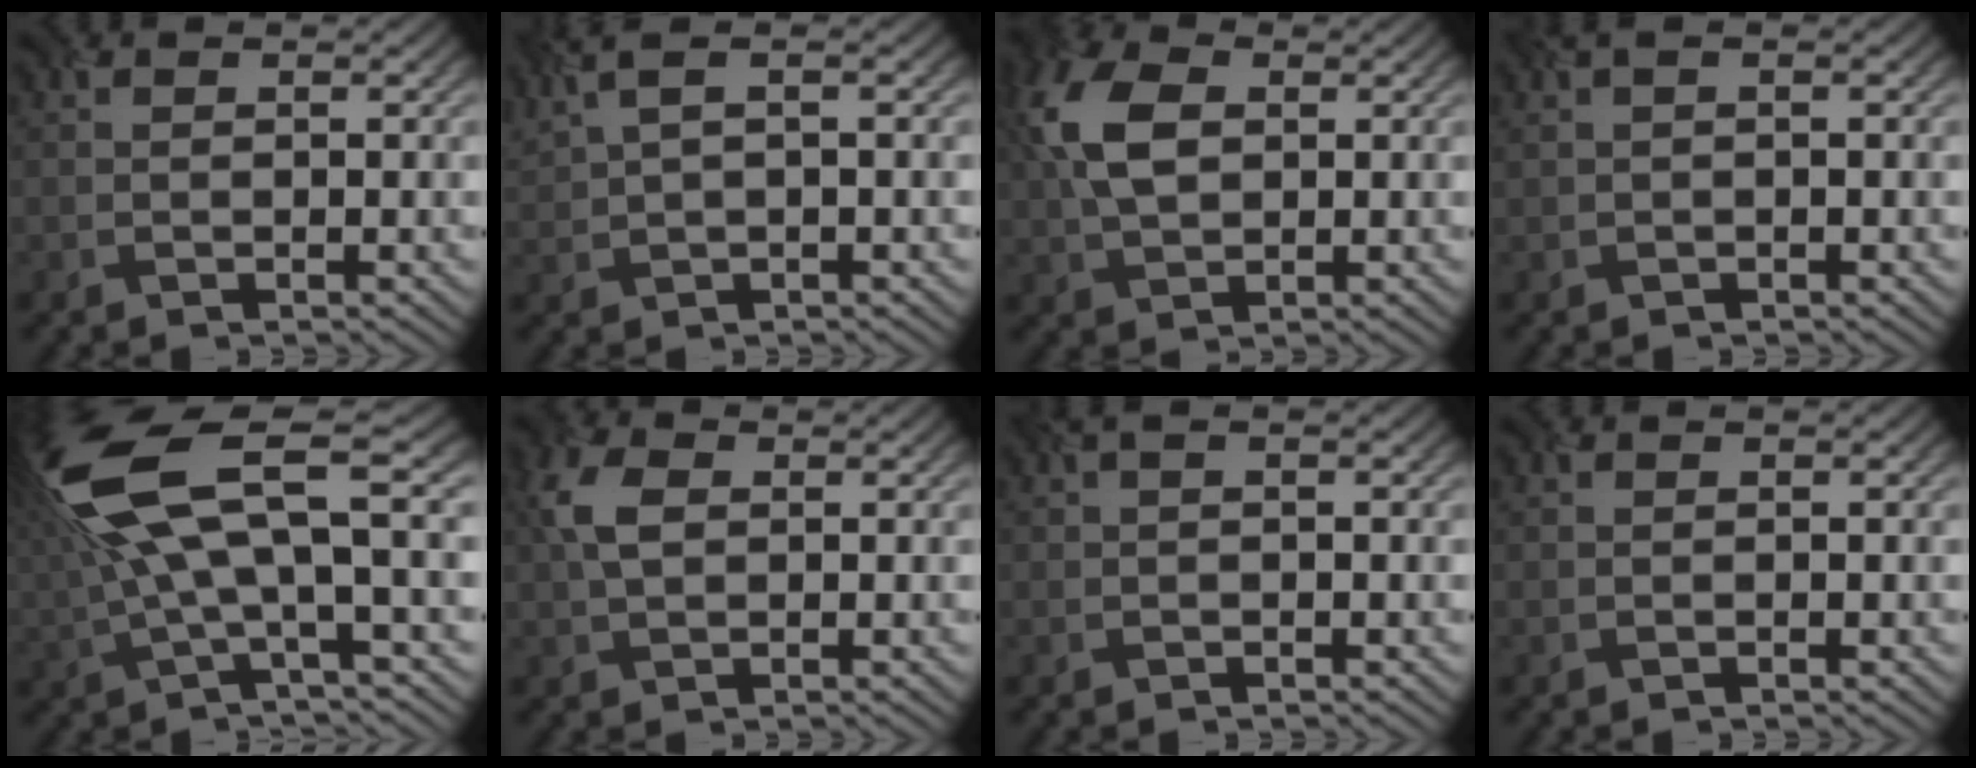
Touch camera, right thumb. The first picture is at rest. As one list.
[{"total": 3.8, "force": [2.0, 1.1, 3.0], "torque": [-0.073, 0.010, 0.042]}, {"total": 7.9, "force": [1.6, 5.0, 6.0], "torque": [-0.157, 0.012, 0.024]}, {"total": 0.7, "force": [0.2, 0.1, 0.6], "torque": [-0.014, 0.004, 0.003]}, {"total": 12.6, "force": [2.4, 3.5, 11.8], "torque": [-0.253, 0.002, 0.048]}, {"total": 4.0, "force": [0.8, 2.6, 3.0], "torque": [-0.072, 0.008, 0.011]}, {"total": 0.5, "force": [0.1, 0.3, 0.4], "torque": [-0.009, 0.002, 0.001]}, {"total": 0.0}]